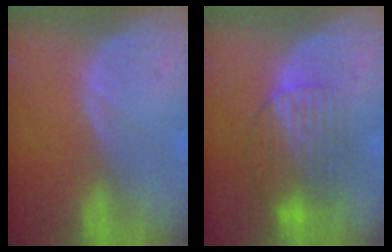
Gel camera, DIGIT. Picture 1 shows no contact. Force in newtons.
{"total": 8.3, "press": 7.2, "slide": 4.1}